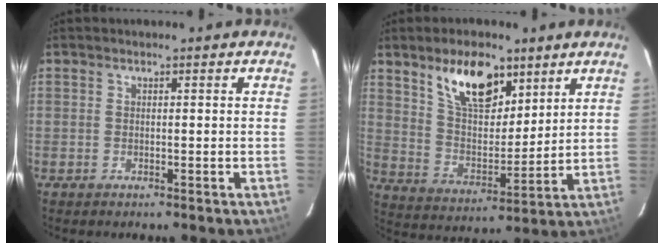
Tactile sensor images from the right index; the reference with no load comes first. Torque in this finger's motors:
{"motor_torque": [0.90, 0.61, 0.27, 0.14]}